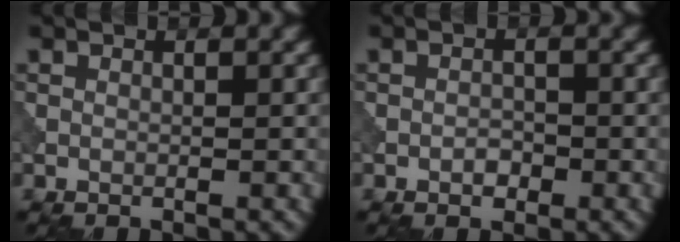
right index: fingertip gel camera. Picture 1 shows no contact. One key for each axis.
{"total": 1.2, "fx": -0.6, "fy": 0.7, "fz": 0.7, "tx": -0.012, "ty": 0.002, "tz": -0.013}